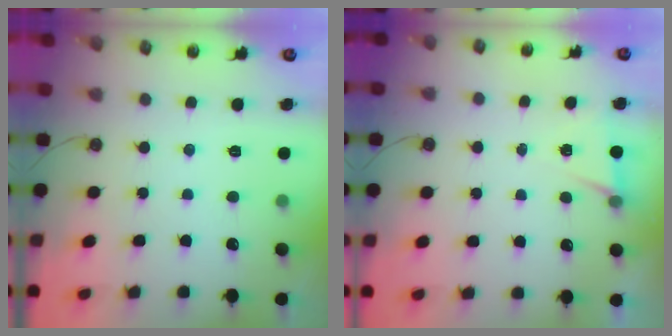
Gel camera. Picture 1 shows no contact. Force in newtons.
{"total": 4.5, "press": 1.3, "slide": 4.4}